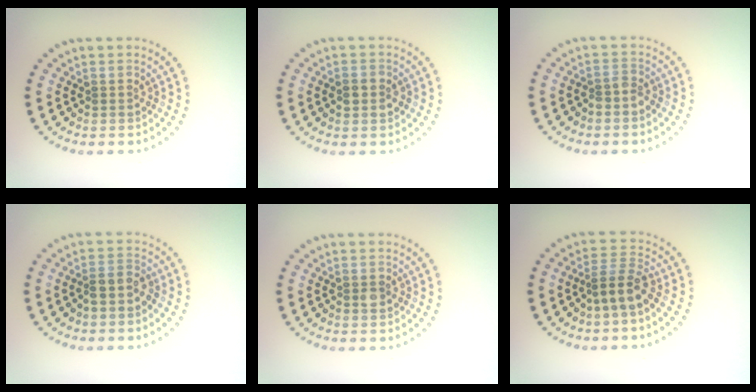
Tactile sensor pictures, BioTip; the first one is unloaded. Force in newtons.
{"total": 1.4, "press": 1.4, "slide": 0.4}
{"total": 1.4, "press": 1.0, "slide": 0.9}
{"total": 2.0, "press": 1.7, "slide": 1.0}
{"total": 1.0, "press": 1.0, "slide": 0.1}
{"total": 2.8, "press": 2.3, "slide": 1.7}